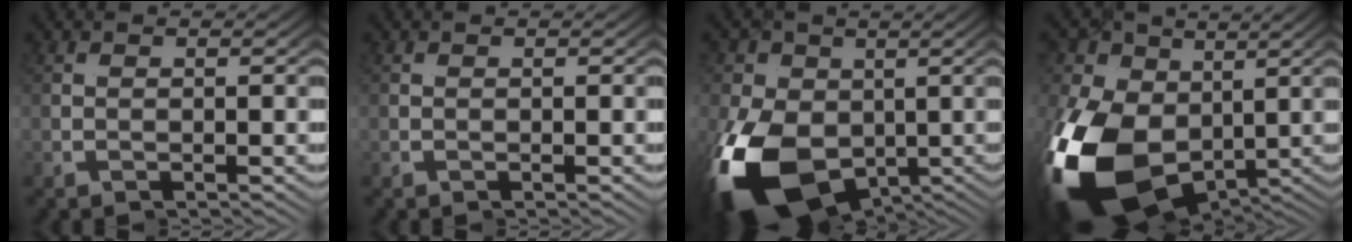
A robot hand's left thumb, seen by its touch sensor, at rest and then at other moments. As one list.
[{"total": 0.0}, {"total": 16.6, "force": [-2.5, 12.2, 11.0], "torque": [-0.227, -0.042, -0.038]}, {"total": 18.6, "force": [-3.1, 13.2, 12.8], "torque": [-0.281, -0.052, -0.043]}]